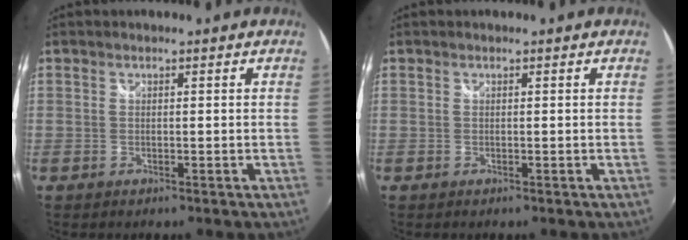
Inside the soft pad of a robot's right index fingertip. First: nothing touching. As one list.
[{"total": 0.0}]